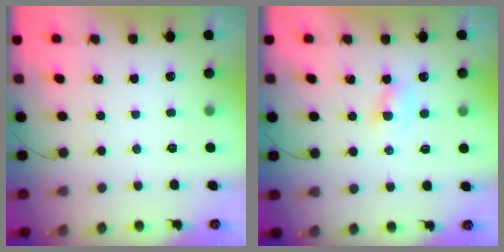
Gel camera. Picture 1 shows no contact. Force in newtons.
{"total": 2.0, "press": 1.8, "slide": 0.9}